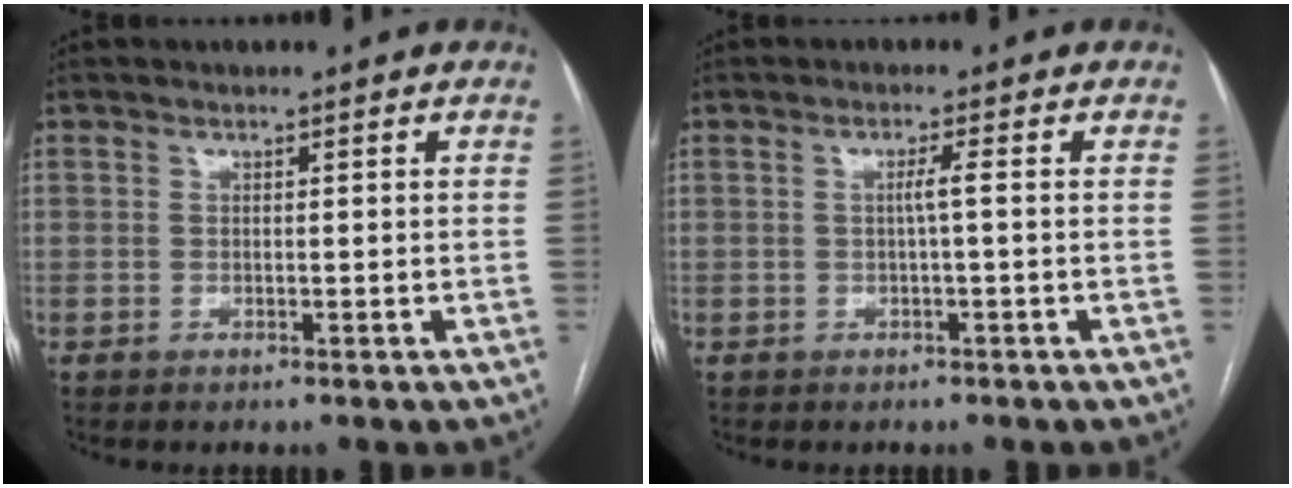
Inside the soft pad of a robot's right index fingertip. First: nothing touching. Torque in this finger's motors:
{"motor_torque": [0.15, -0.06, 0.04, 0.03]}